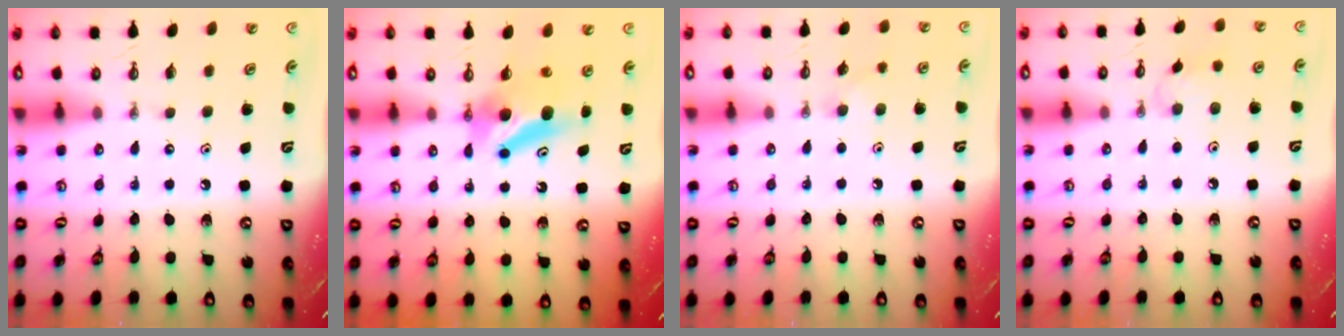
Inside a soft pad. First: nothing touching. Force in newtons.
{"total": 7.8, "press": 7.2, "slide": 3.0}
{"total": 7.2, "press": 6.6, "slide": 3.0}
{"total": 5.8, "press": 5.7, "slide": 1.1}